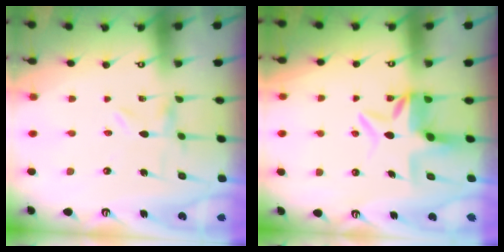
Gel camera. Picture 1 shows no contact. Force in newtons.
{"total": 7.0, "press": 6.5, "slide": 2.4}